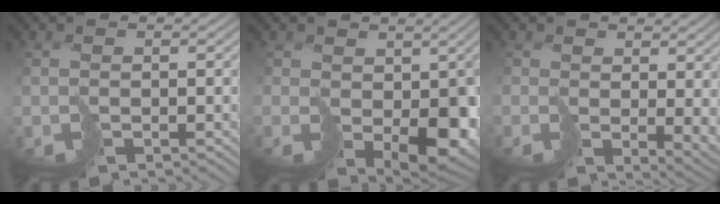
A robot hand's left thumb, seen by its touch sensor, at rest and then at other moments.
{"total": 6.3, "force": [0.2, 4.6, 4.3], "torque": [-0.071, -0.030, 0.017]}
{"total": 4.0, "force": [1.2, 2.1, 3.2], "torque": [-0.061, -0.021, 0.038]}